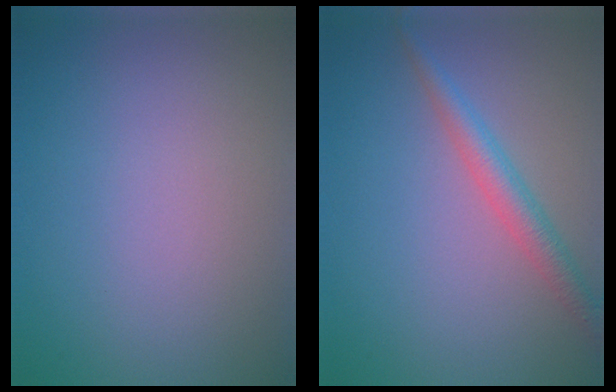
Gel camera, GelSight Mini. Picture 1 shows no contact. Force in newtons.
{"total": 2.7, "press": 2.7, "slide": 0.0}